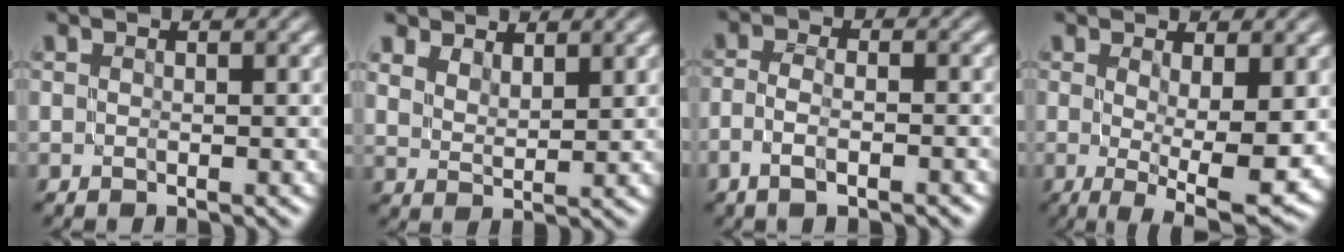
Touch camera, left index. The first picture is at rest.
{"total": 3.5, "force": [3.0, 1.4, 1.0], "torque": [-0.030, -0.004, 0.060]}
{"total": 3.2, "force": [-1.7, 1.2, 2.5], "torque": [-0.039, 0.004, -0.031]}
{"total": 6.2, "force": [-0.2, 1.4, 6.0], "torque": [-0.099, -0.020, 0.004]}